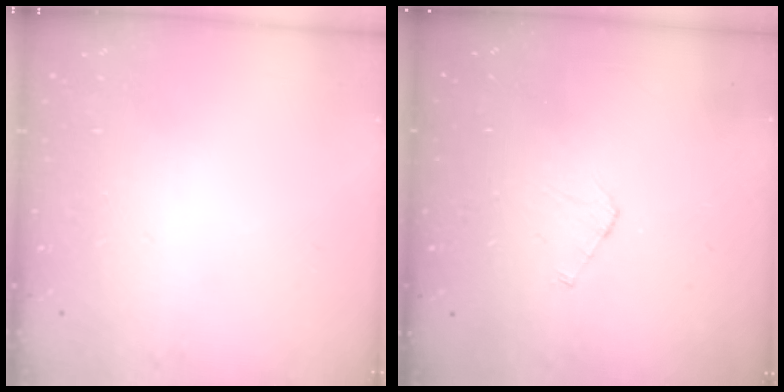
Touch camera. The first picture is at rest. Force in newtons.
{"total": 3.9, "press": 3.8, "slide": 0.3}